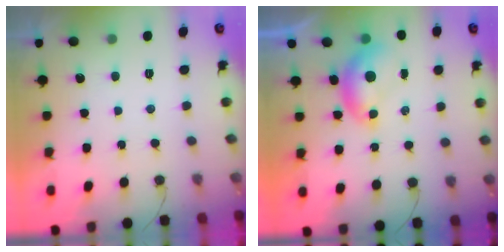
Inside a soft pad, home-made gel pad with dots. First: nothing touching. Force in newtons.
{"total": 6.5, "press": 6.5, "slide": 0.8}